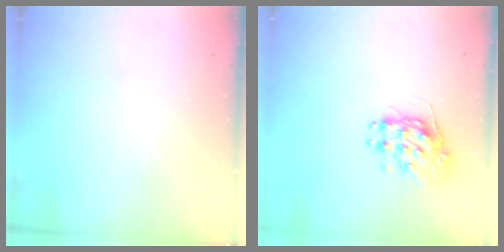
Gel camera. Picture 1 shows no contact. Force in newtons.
{"total": 9.6, "press": 9.6, "slide": 0.4}